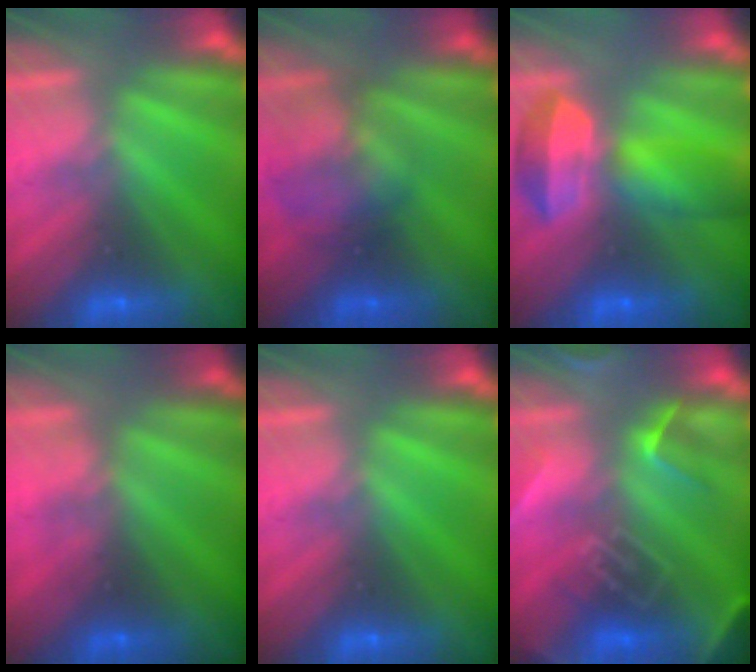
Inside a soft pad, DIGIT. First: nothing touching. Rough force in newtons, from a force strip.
{"total": 2.3}
{"total": 5.7}
{"total": 3.3}
{"total": 0.0}
{"total": 8.3}